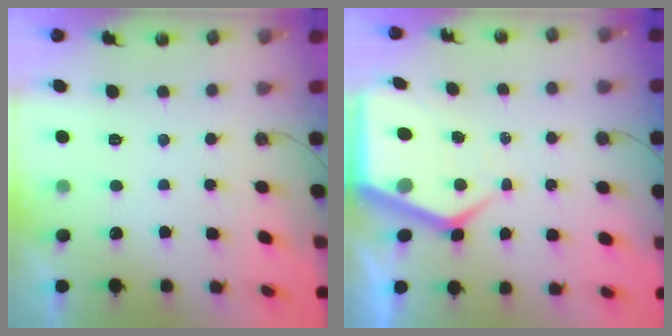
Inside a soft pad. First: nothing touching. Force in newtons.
{"total": 8.0, "press": 8.0, "slide": 0.8}